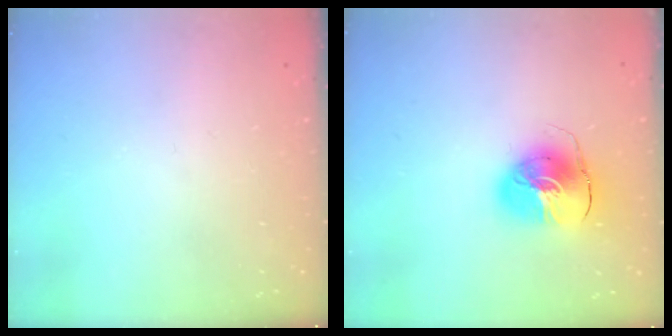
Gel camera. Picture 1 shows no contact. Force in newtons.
{"total": 10.6, "press": 10.5, "slide": 1.7}